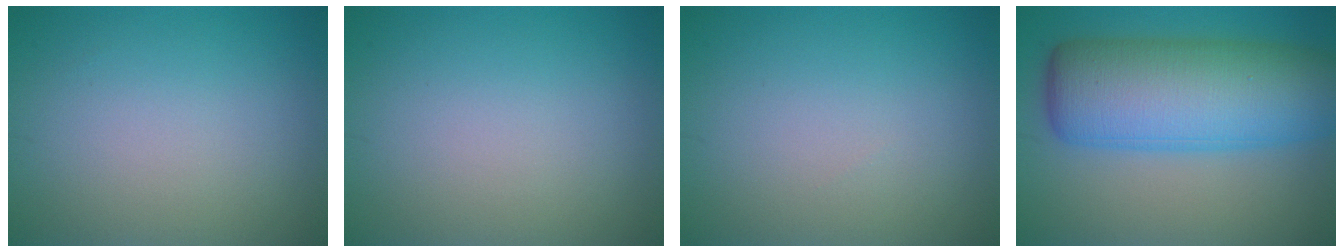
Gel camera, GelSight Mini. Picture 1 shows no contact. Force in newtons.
{"total": 0.0}
{"total": 0.0}
{"total": 12.2, "press": 12.2, "slide": 0.3}